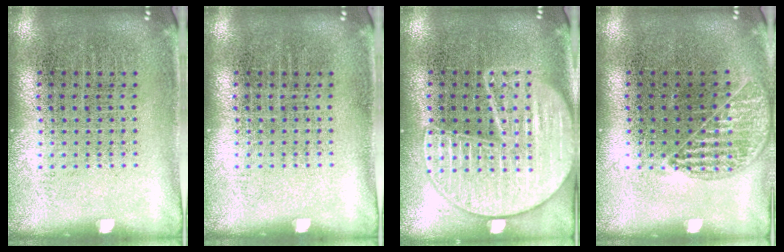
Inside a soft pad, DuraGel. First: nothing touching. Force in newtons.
{"total": 0.0}
{"total": 3.5, "press": 3.5, "slide": 0.4}
{"total": 1.0, "press": 1.0, "slide": 0.3}